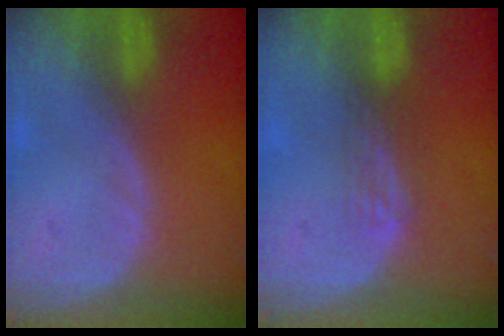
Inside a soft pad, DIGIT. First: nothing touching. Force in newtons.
{"total": 2.2, "press": 1.8, "slide": 1.2}